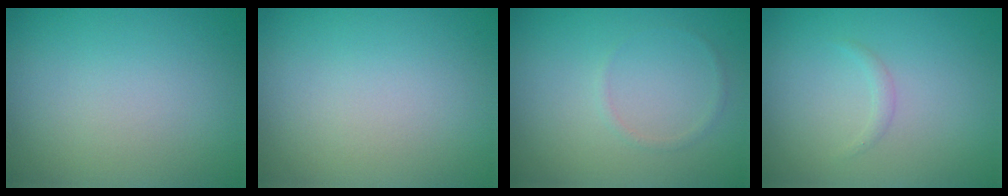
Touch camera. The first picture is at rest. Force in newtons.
{"total": 0.0}
{"total": 0.6, "press": 0.6, "slide": 0.1}
{"total": 0.6, "press": 0.6, "slide": 0.0}